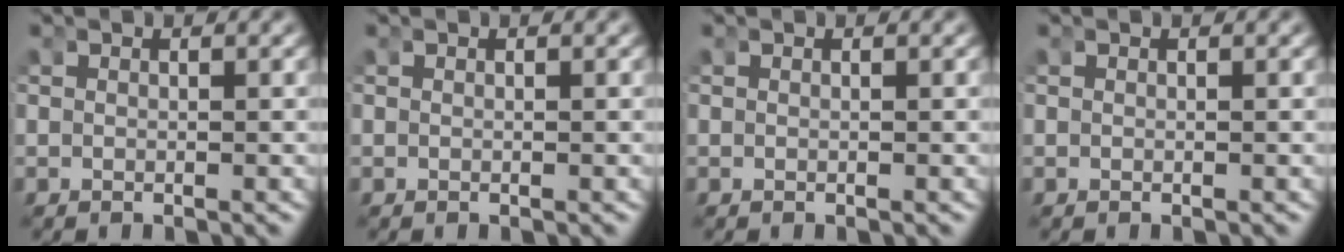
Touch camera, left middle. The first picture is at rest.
{"total": 0.0}
{"total": 0.0}
{"total": 0.0}